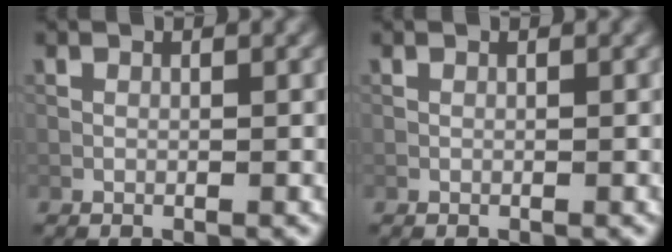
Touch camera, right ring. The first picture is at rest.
{"total": 0.0}